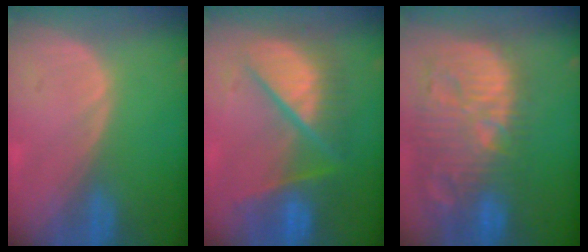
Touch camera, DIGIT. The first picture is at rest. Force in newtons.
{"total": 10.4, "press": 10.3, "slide": 1.3}
{"total": 14.7, "press": 12.8, "slide": 7.2}